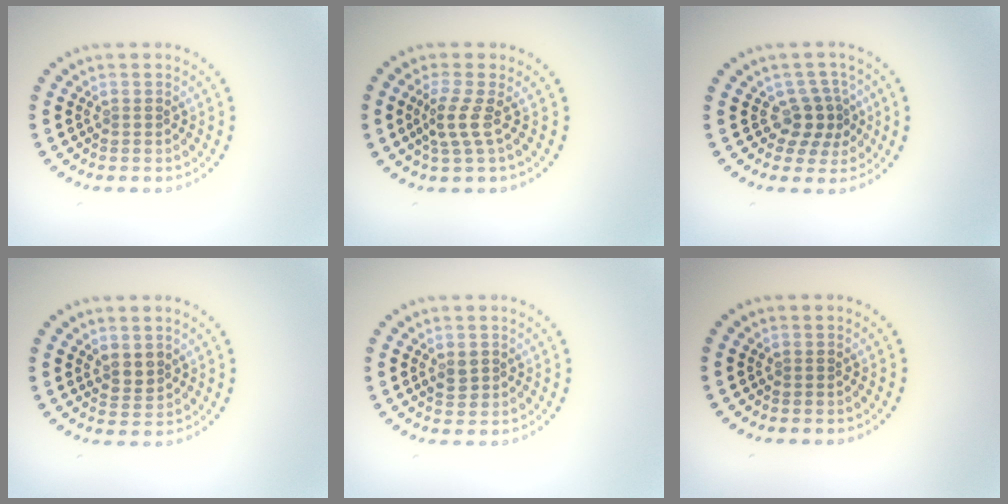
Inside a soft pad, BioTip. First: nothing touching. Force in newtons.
{"total": 2.3, "press": 1.5, "slide": 1.7}
{"total": 2.7, "press": 2.1, "slide": 1.7}
{"total": 1.7, "press": 1.5, "slide": 0.9}
{"total": 1.5, "press": 1.5, "slide": 0.3}
{"total": 0.0}